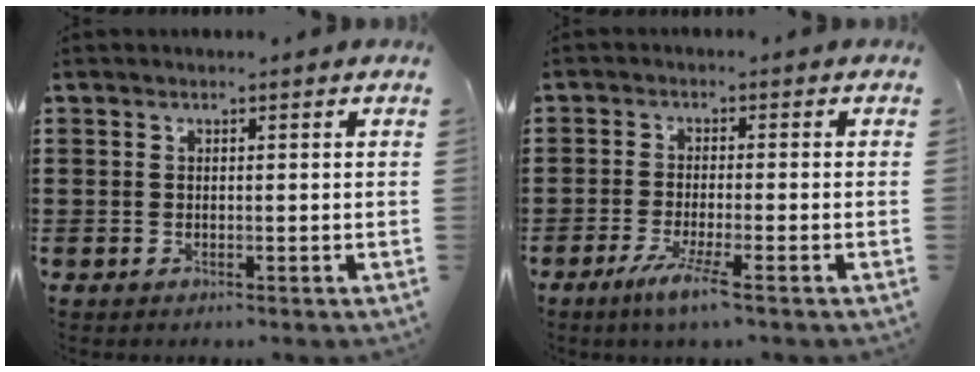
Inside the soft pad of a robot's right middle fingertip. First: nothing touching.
{"total": 4.4, "force": [-2.8, 0.0, 3.4], "torque": [-0.076, -0.014, -0.051]}